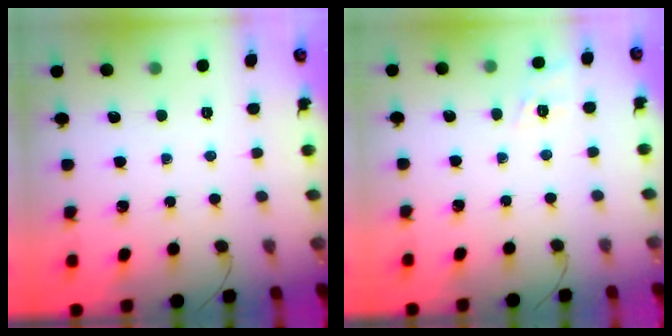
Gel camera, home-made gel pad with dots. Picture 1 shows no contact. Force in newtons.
{"total": 2.4, "press": 1.8, "slide": 1.5}